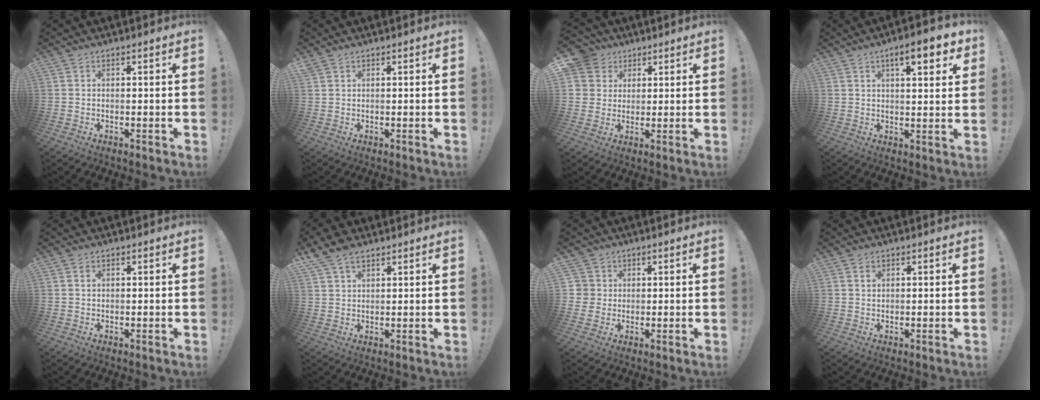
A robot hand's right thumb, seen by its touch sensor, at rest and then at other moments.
{"total": 1.1, "force": [1.0, 0.6, 0.2], "torque": [0.004, -0.003, 0.017]}
{"total": 7.9, "force": [3.0, 7.2, 1.6], "torque": [-0.034, -0.014, 0.062]}
{"total": 8.8, "force": [4.5, 2.3, 7.2], "torque": [-0.087, -0.021, 0.067]}
{"total": 0.7, "force": [0.4, 0.5, 0.4], "torque": [0.000, -0.001, 0.006]}
{"total": 6.1, "force": [4.4, 3.0, 3.0], "torque": [-0.049, -0.018, 0.085]}
{"total": 4.1, "force": [1.4, 3.8, 0.4], "torque": [-0.005, -0.004, 0.027]}
{"total": 1.0, "force": [0.6, 0.6, 0.5], "torque": [-0.004, -0.001, 0.009]}